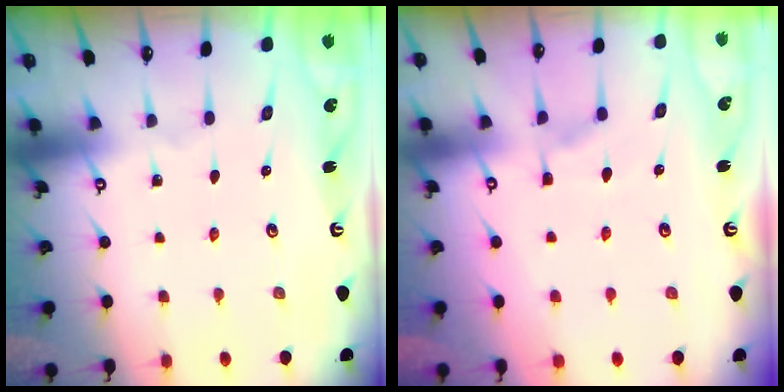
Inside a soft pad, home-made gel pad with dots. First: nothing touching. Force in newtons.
{"total": 1.8, "press": 1.0, "slide": 1.5}